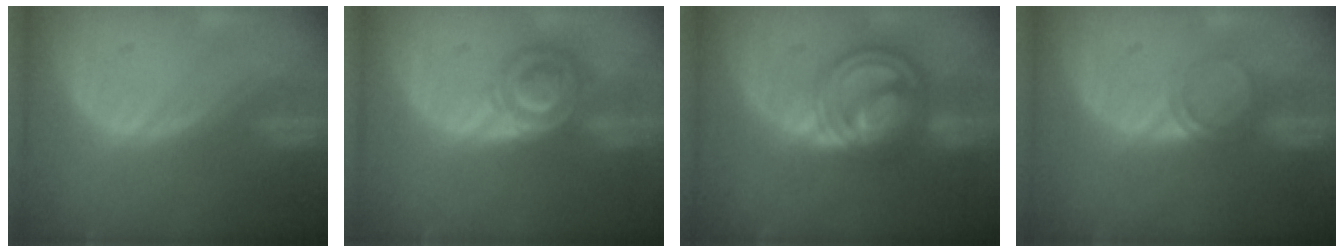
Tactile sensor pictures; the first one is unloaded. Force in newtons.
{"total": 7.1, "press": 6.0, "slide": 3.8}
{"total": 9.0, "press": 9.0, "slide": 0.6}
{"total": 2.5, "press": 2.1, "slide": 1.2}